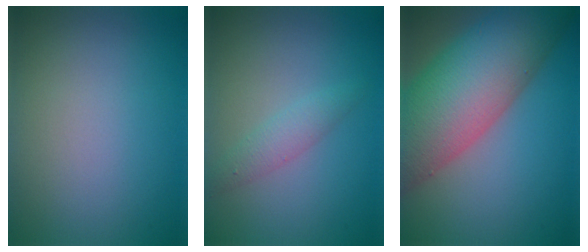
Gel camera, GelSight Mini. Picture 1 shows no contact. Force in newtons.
{"total": 1.8, "press": 1.8, "slide": 0.0}
{"total": 13.6, "press": 13.6, "slide": 0.7}